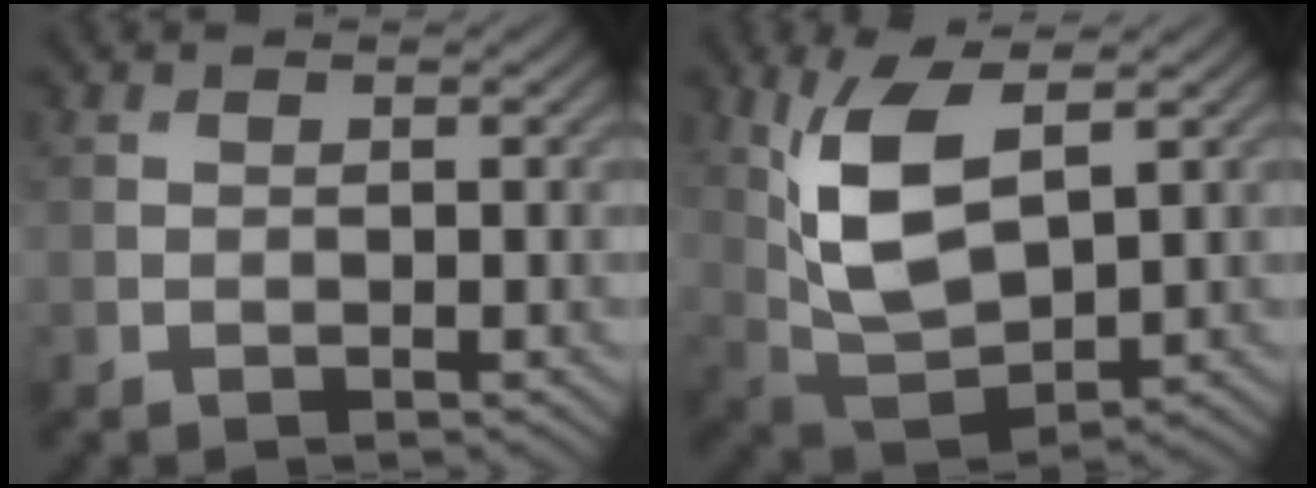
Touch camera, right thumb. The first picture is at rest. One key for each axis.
{"total": 10.4, "fx": 3.4, "fy": 4.8, "fz": 8.5, "tx": -0.197, "ty": -0.001, "tz": 0.069}